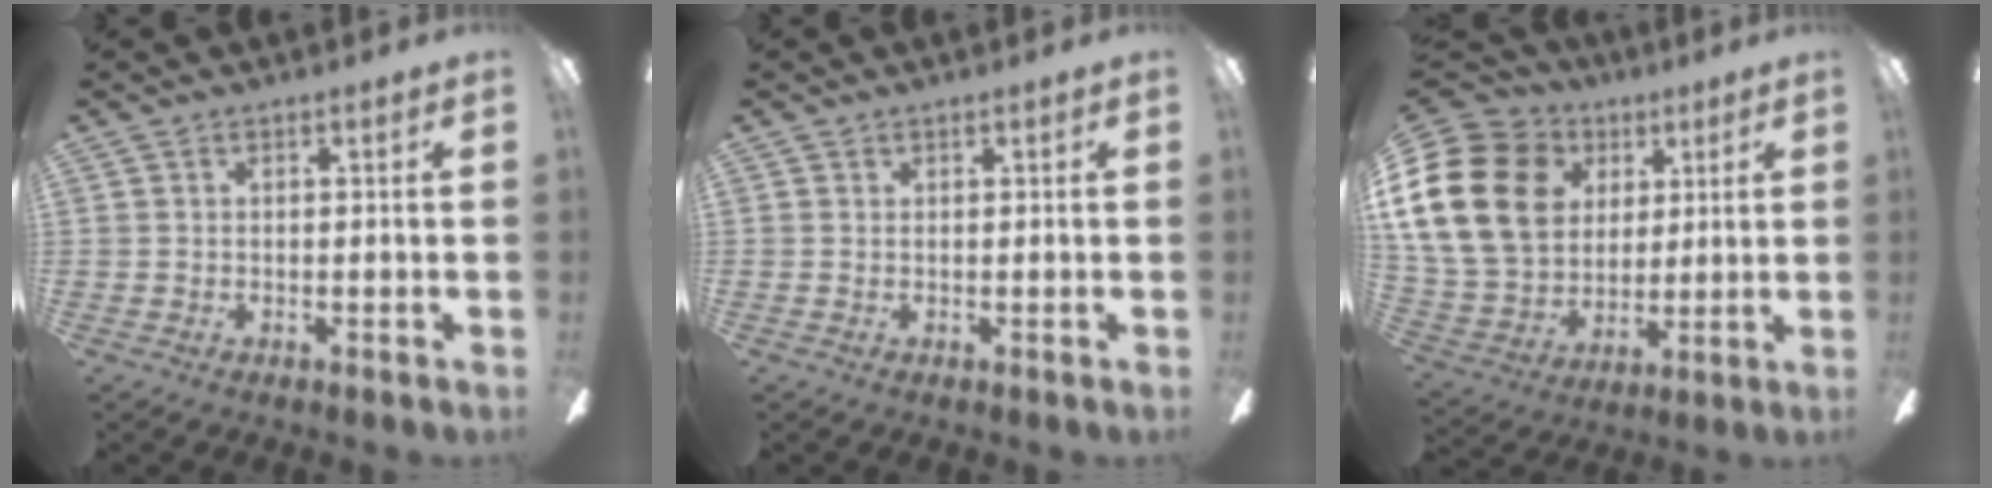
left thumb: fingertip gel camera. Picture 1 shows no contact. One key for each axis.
{"total": 0.0}
{"total": 23.7, "fx": 6.8, "fy": 18.1, "fz": 13.7, "tx": -0.286, "ty": -0.010, "tz": 0.132}